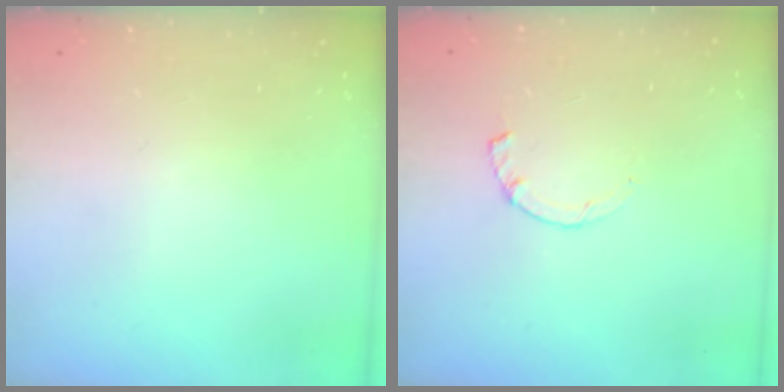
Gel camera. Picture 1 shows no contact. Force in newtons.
{"total": 1.0, "press": 0.9, "slide": 0.2}